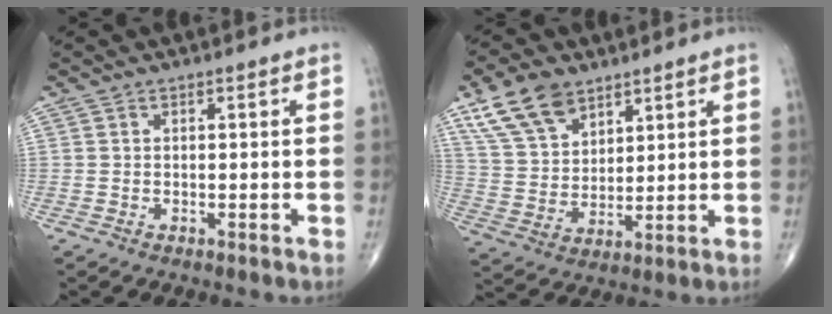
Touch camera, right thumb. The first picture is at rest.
{"total": 11.9, "force": [7.6, 6.9, 6.2], "torque": [-0.101, -0.026, 0.152]}